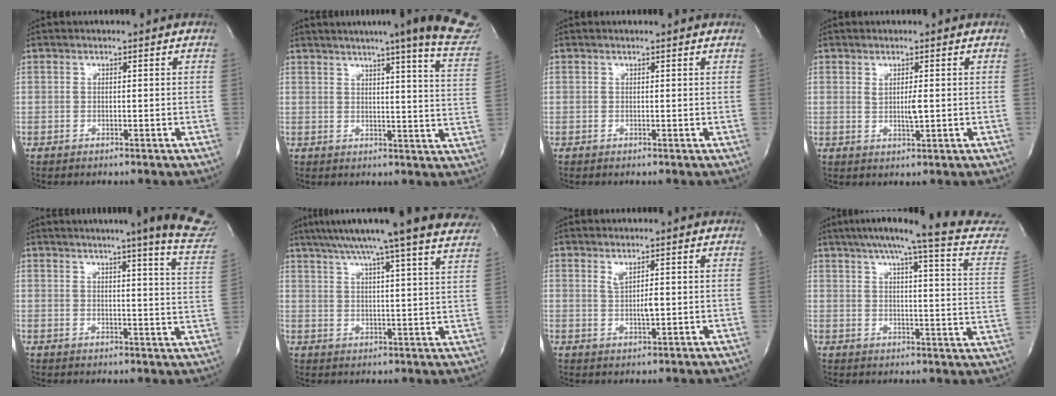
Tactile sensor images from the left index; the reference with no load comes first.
{"total": 20.7, "force": [16.9, -0.4, 11.9], "torque": [-0.160, -0.055, 0.189]}
{"total": 0.9, "force": [0.9, -0.1, 0.3], "torque": [-0.012, -0.001, 0.012]}
{"total": 2.2, "force": [0.3, 0.3, 2.1], "torque": [-0.042, -0.006, 0.008]}
{"total": 18.0, "force": [15.0, -1.0, 9.8], "torque": [-0.126, -0.062, 0.163]}
{"total": 23.5, "force": [20.0, -0.5, 12.4], "torque": [-0.205, -0.011, 0.260]}
{"total": 2.3, "force": [0.6, 0.3, 2.2], "torque": [-0.044, -0.007, 0.013]}
{"total": 20.2, "force": [17.3, 0.2, 10.4], "torque": [-0.146, -0.042, 0.199]}